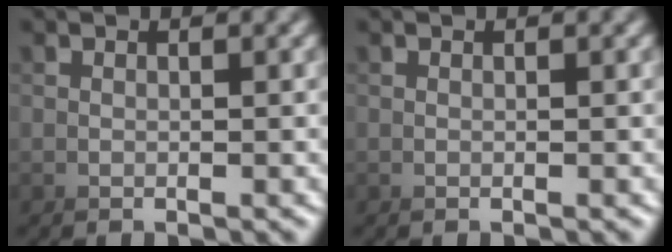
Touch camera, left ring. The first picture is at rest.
{"total": 0.0}